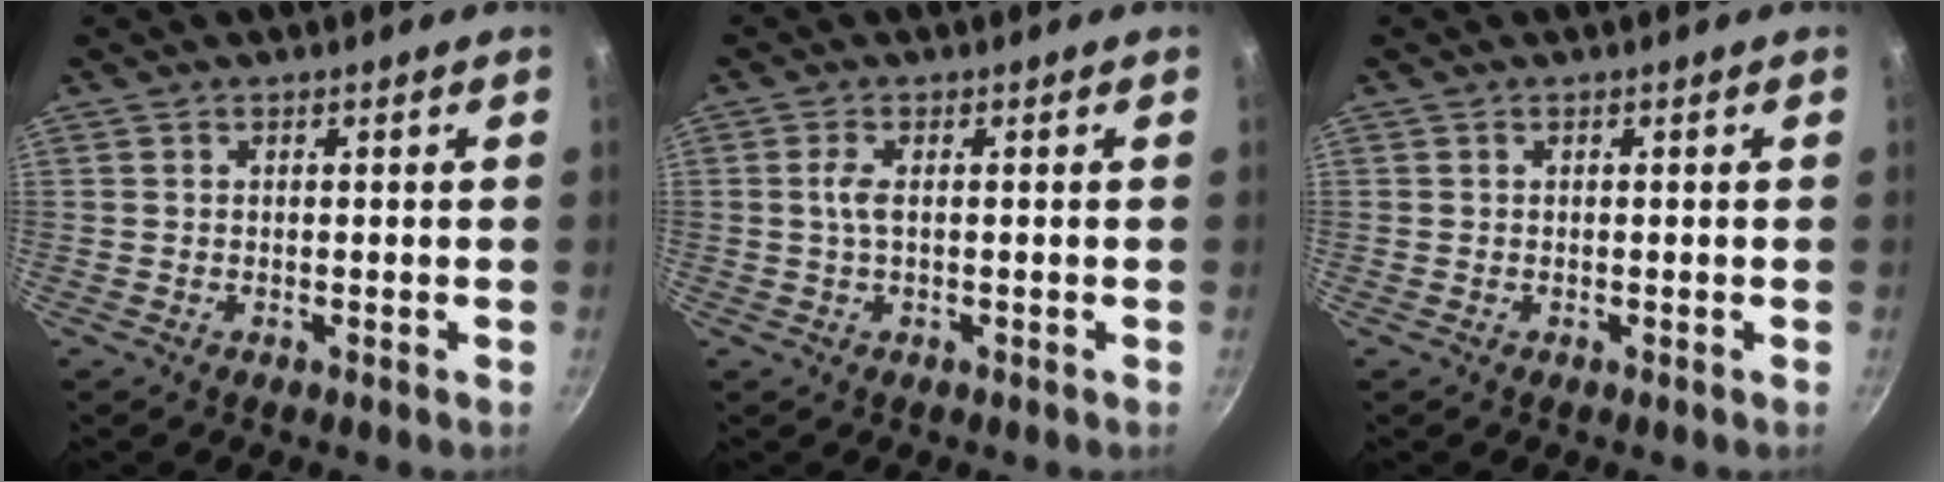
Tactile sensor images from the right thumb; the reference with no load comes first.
{"total": 2.2, "force": [0.1, 0.6, 2.1], "torque": [-0.053, 0.003, 0.002]}
{"total": 0.0}